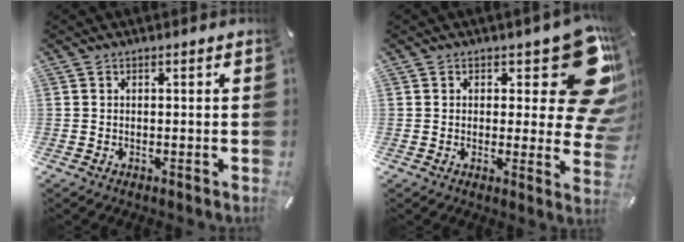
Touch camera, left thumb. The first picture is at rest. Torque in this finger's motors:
{"motor_torque": [0.87, 1.05, 0.42, -0.10, 0.03]}